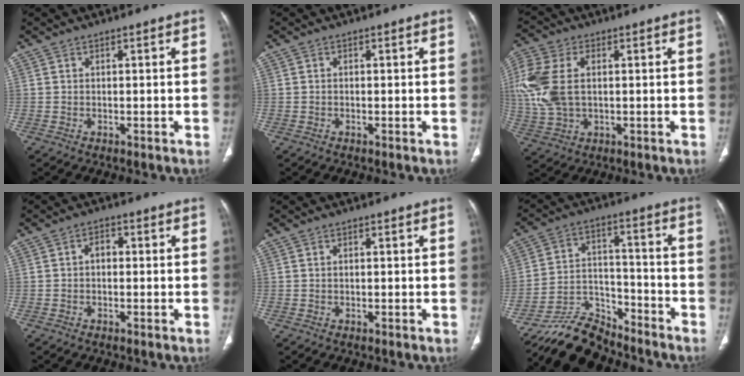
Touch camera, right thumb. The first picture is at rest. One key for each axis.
{"total": 0.0}
{"total": 13.1, "fx": 1.5, "fy": 8.2, "fz": 10.1, "tx": -0.249, "ty": 0.011, "tz": 0.033}
{"total": 2.4, "fx": -0.2, "fy": 1.7, "fz": 1.7, "tx": -0.017, "ty": 0.011, "tz": -0.008}
{"total": 0.6, "fx": 0.0, "fy": 0.3, "fz": 0.5, "tx": -0.012, "ty": 0.005, "tz": 0.002}
{"total": 11.2, "fx": -10.5, "fy": 3.8, "fz": 0.8, "tx": -0.005, "ty": 0.086, "tz": -0.192}